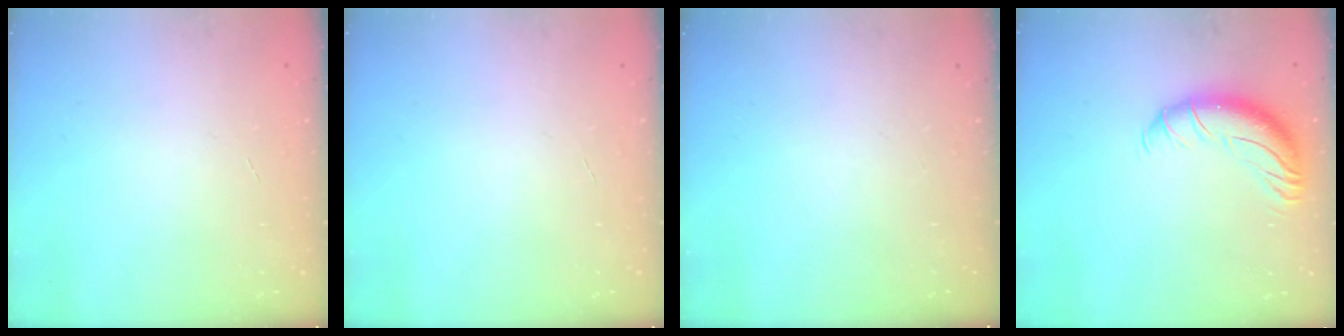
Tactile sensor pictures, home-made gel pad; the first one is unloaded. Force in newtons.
{"total": 0.0}
{"total": 0.0}
{"total": 12.0, "press": 11.7, "slide": 2.5}